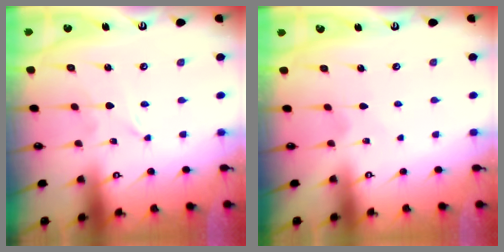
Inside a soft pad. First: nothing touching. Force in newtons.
{"total": 2.6, "press": 2.6, "slide": 0.4}